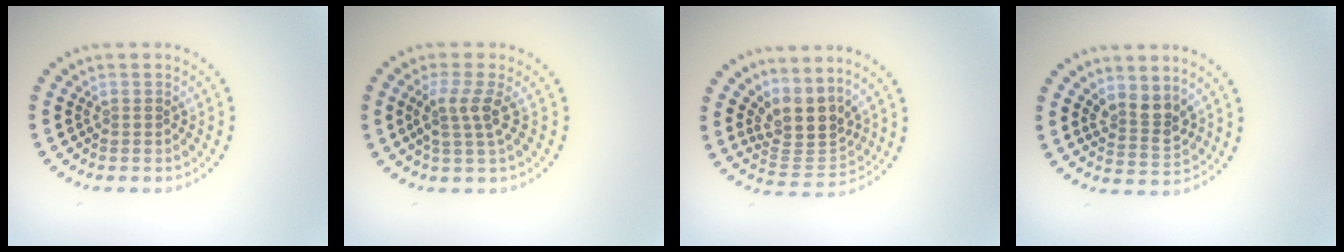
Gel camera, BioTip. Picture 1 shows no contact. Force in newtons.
{"total": 2.6, "press": 2.0, "slide": 1.6}
{"total": 3.9, "press": 2.8, "slide": 2.7}
{"total": 2.7, "press": 2.3, "slide": 1.4}